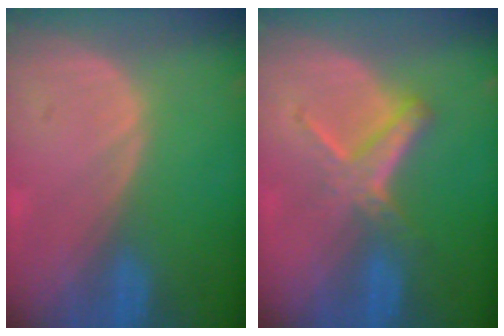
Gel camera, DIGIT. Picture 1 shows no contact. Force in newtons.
{"total": 5.8, "press": 5.2, "slide": 2.7}